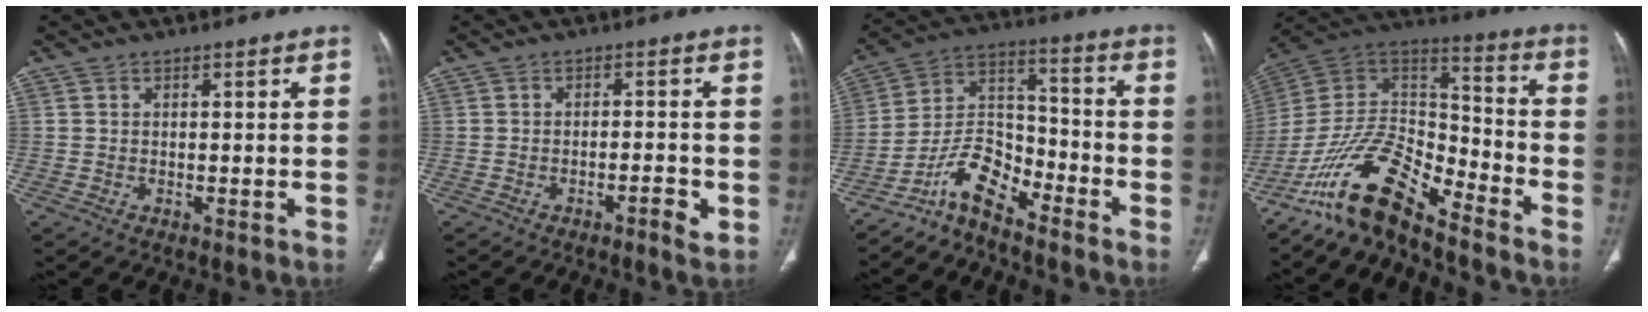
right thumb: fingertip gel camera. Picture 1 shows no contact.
{"total": 3.3, "force": [-1.5, 0.9, 2.9], "torque": [-0.049, 0.009, -0.023]}
{"total": 9.4, "force": [-7.6, 3.7, 4.3], "torque": [-0.074, 0.084, -0.152]}
{"total": 15.9, "force": [-12.5, 5.2, 8.3], "torque": [-0.142, 0.099, -0.241]}